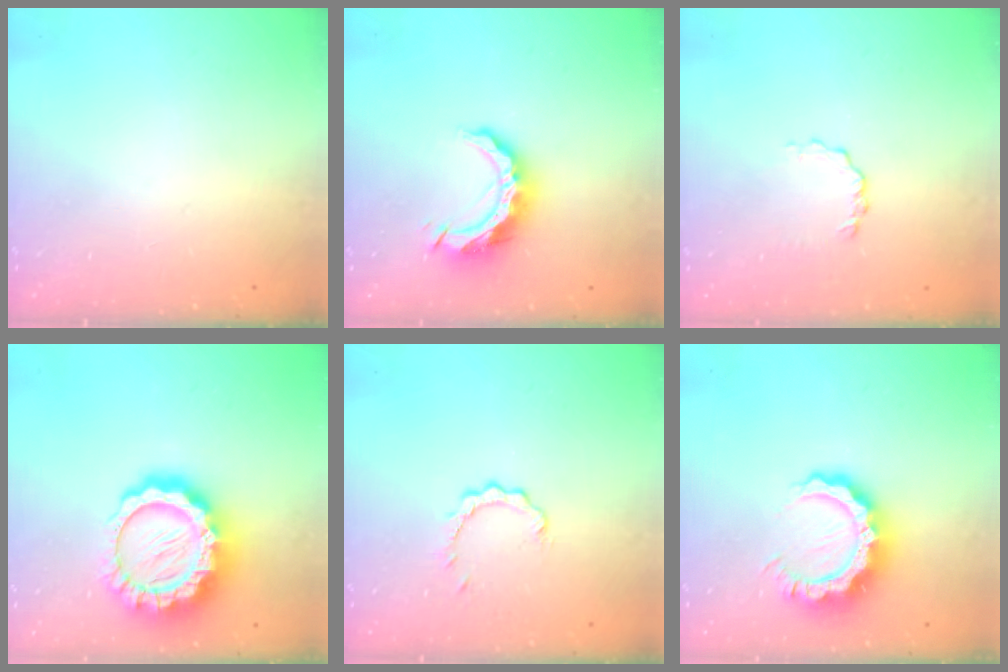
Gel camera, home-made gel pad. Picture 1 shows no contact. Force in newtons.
{"total": 10.5, "press": 10.5, "slide": 0.3}
{"total": 3.4, "press": 3.4, "slide": 0.4}
{"total": 16.9, "press": 16.9, "slide": 1.5}
{"total": 2.6, "press": 2.5, "slide": 0.3}
{"total": 10.4, "press": 10.3, "slide": 1.2}